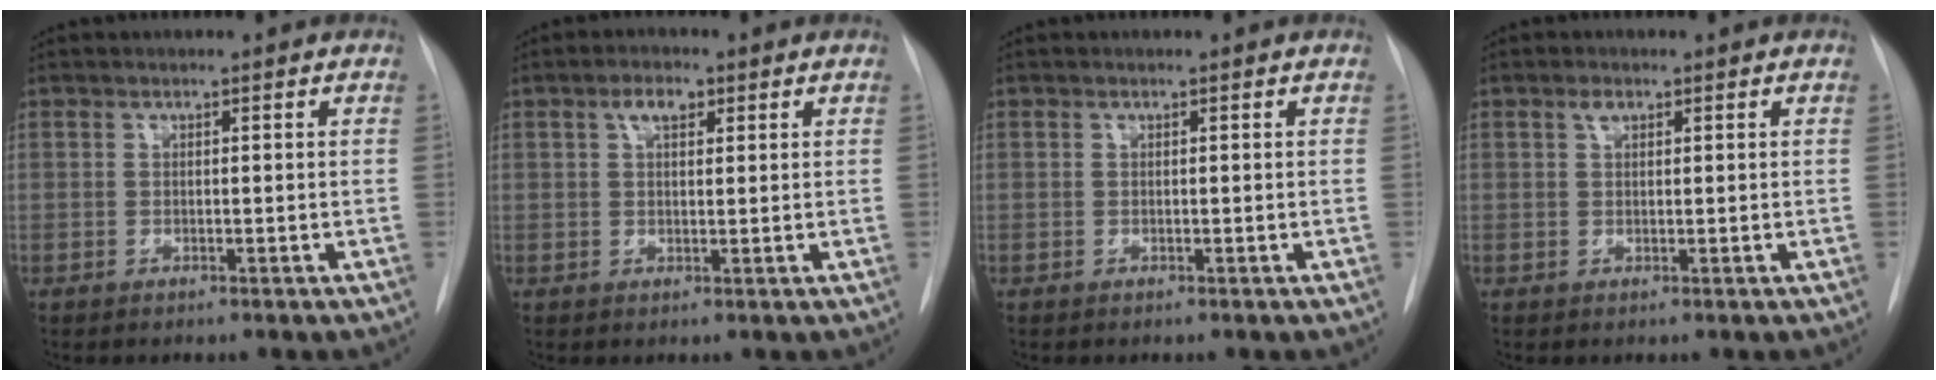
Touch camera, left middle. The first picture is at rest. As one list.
[{"total": 3.0, "force": [1.5, 1.4, 2.2], "torque": [-0.043, 0.009, 0.024]}, {"total": 0.0}, {"total": 1.2, "force": [0.7, 0.7, 0.7], "torque": [-0.015, 0.005, 0.011]}]